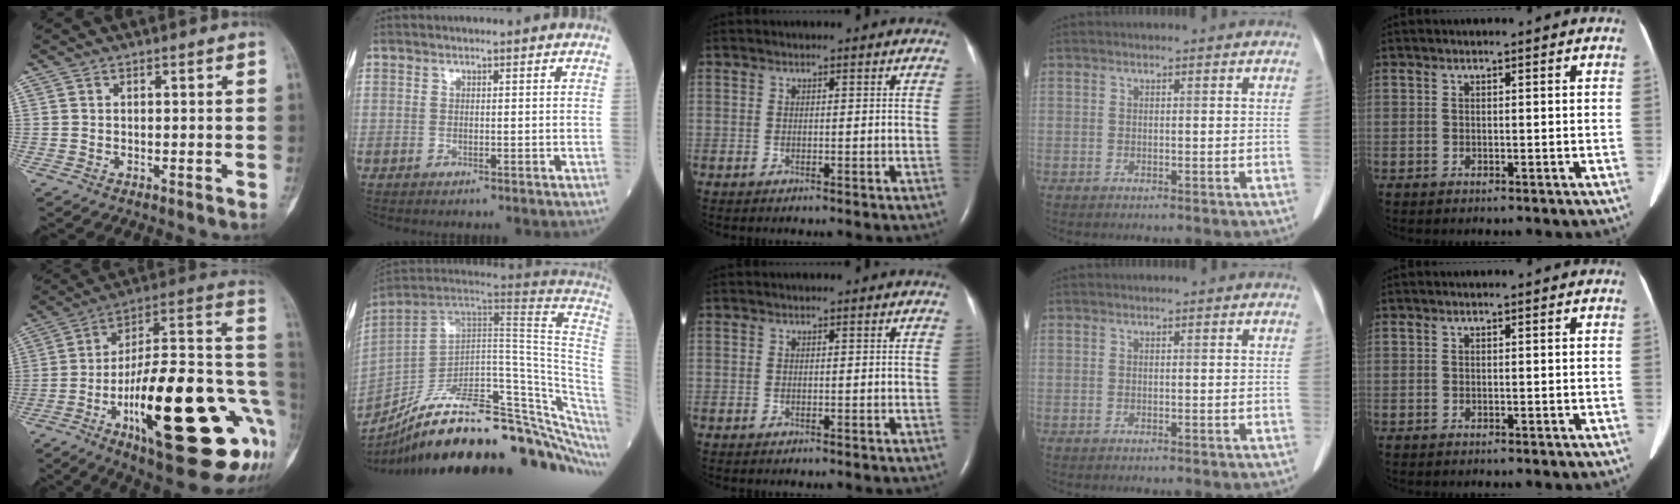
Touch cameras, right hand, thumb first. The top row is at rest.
{"thumb": {"total": 32.9, "force": [-10.1, 9.7, 29.7], "torque": [-0.398, 0.026, -0.148]}, "index": {"total": 29.6, "force": [-20.6, 5.9, 20.4], "torque": [-0.204, -0.008, -0.302]}}